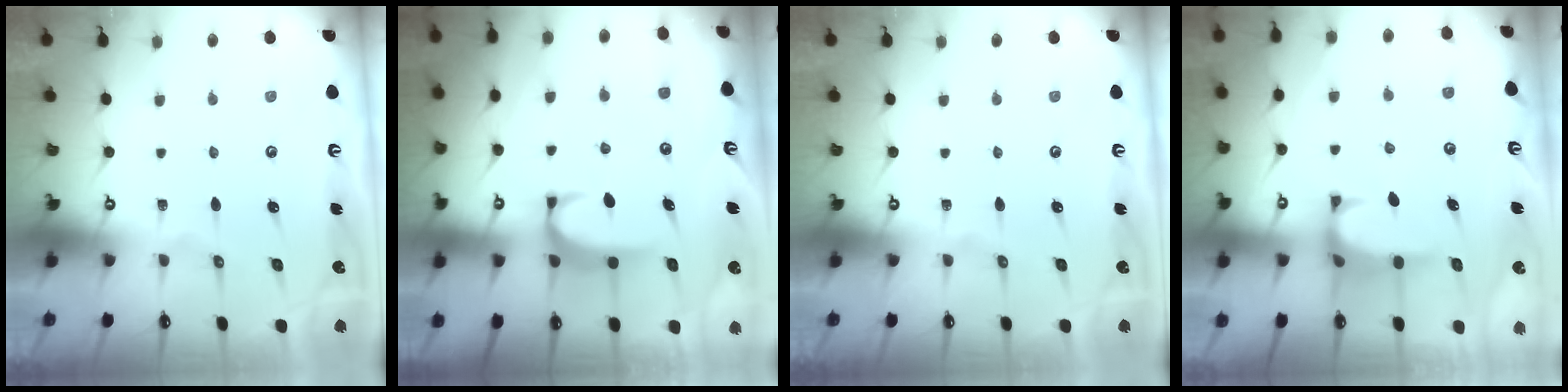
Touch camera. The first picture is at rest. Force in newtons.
{"total": 2.0, "press": 1.9, "slide": 0.6}
{"total": 0.0}
{"total": 0.9, "press": 0.5, "slide": 0.8}